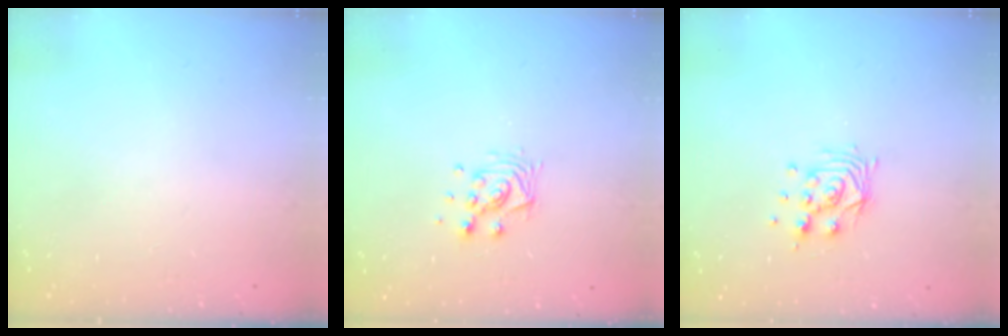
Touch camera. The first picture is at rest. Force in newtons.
{"total": 9.8, "press": 9.8, "slide": 0.6}
{"total": 9.5, "press": 9.4, "slide": 0.8}